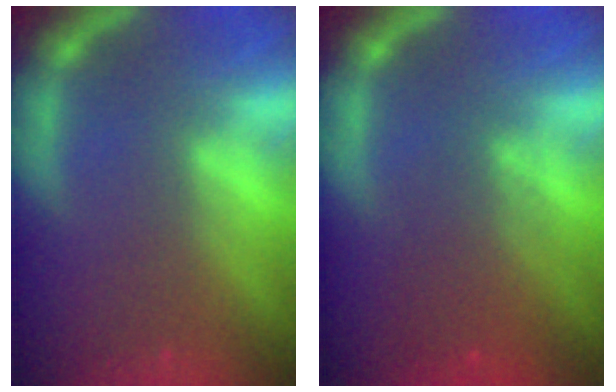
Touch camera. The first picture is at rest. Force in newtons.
{"total": 4.1}